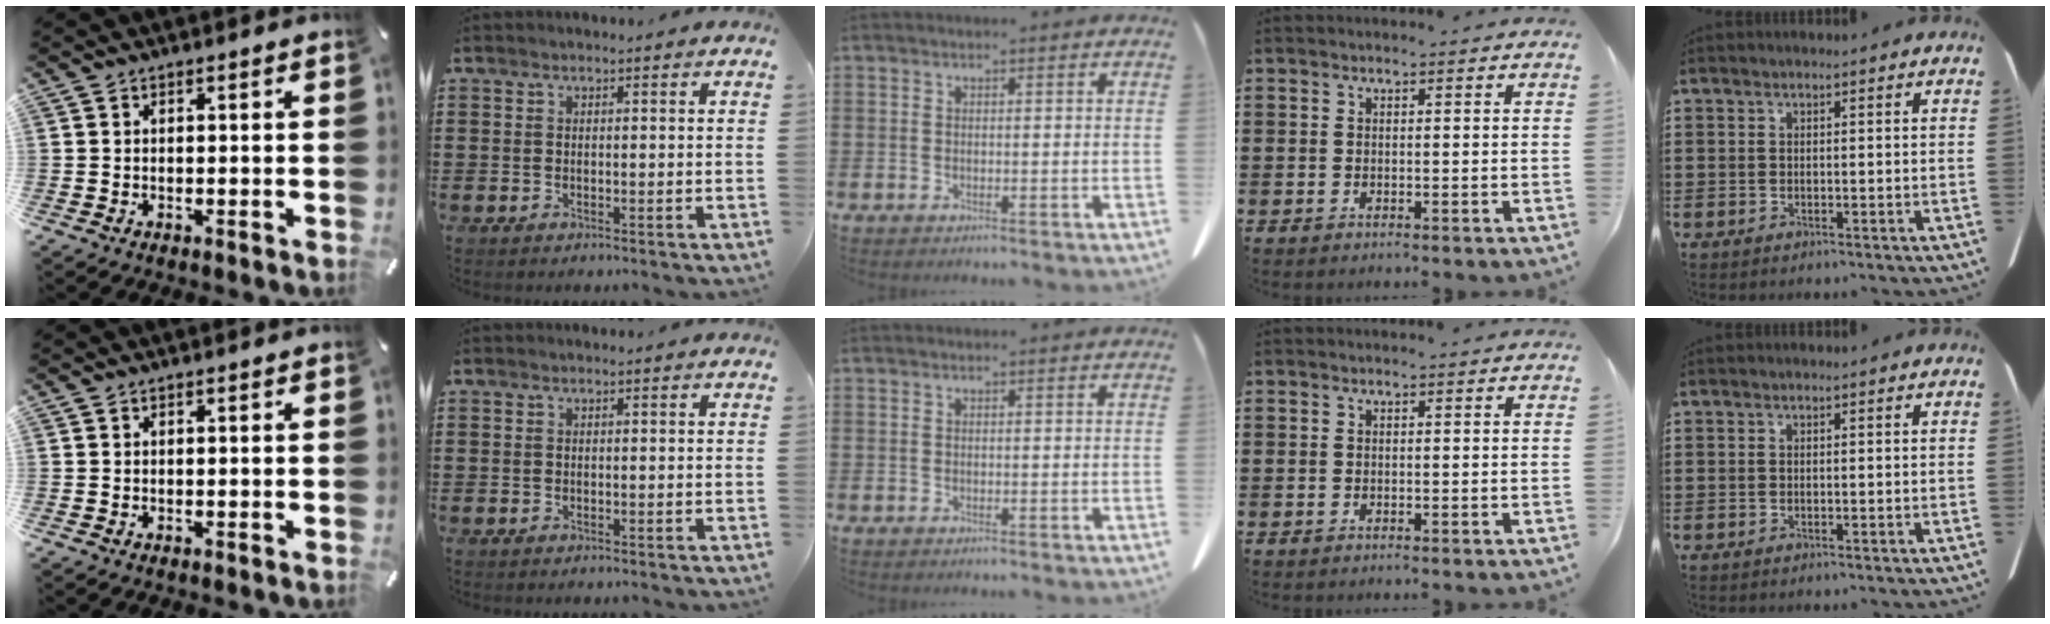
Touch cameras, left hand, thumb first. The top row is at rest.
{}